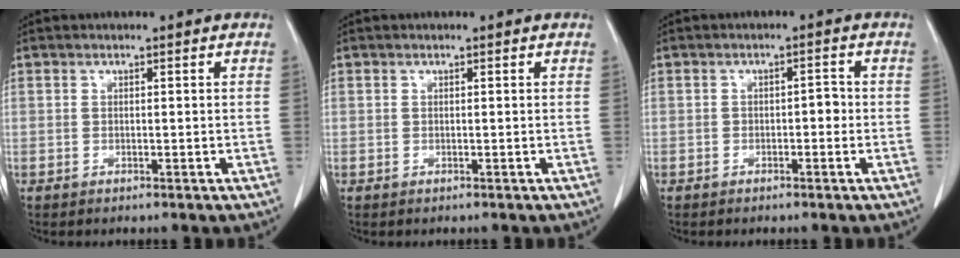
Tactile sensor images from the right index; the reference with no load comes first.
{"total": 0.0}
{"total": 1.7, "force": [-0.6, 0.8, 1.4], "torque": [-0.018, 0.008, -0.009]}